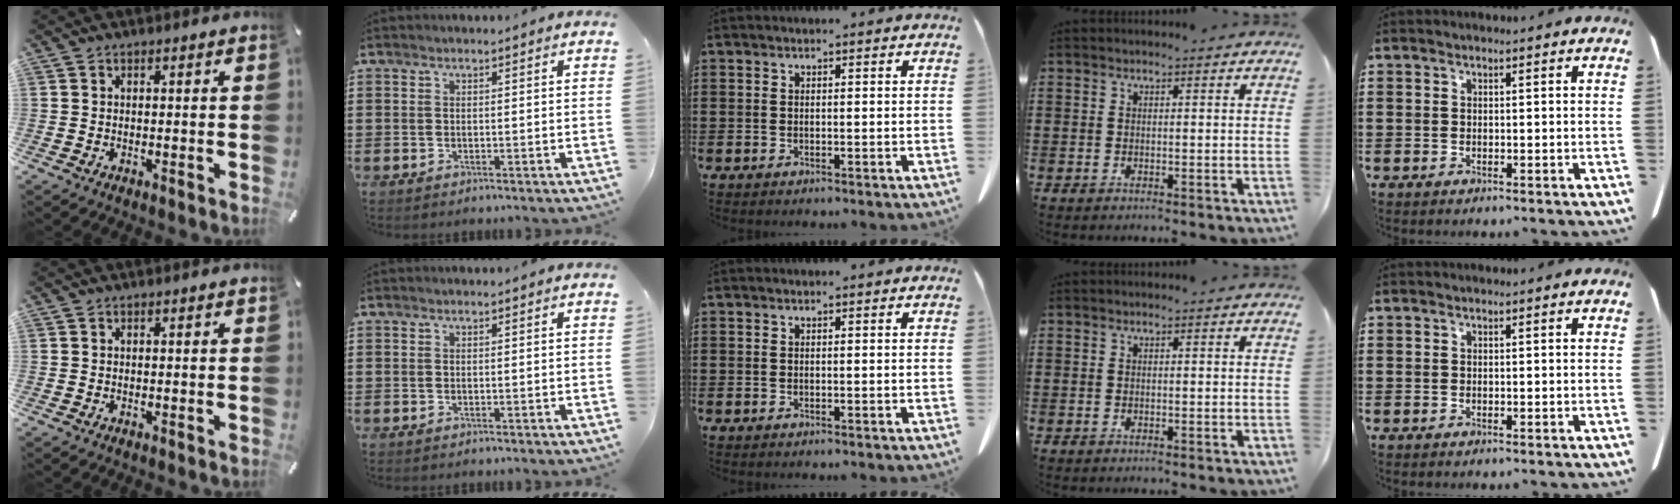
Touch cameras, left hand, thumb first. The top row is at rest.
{}